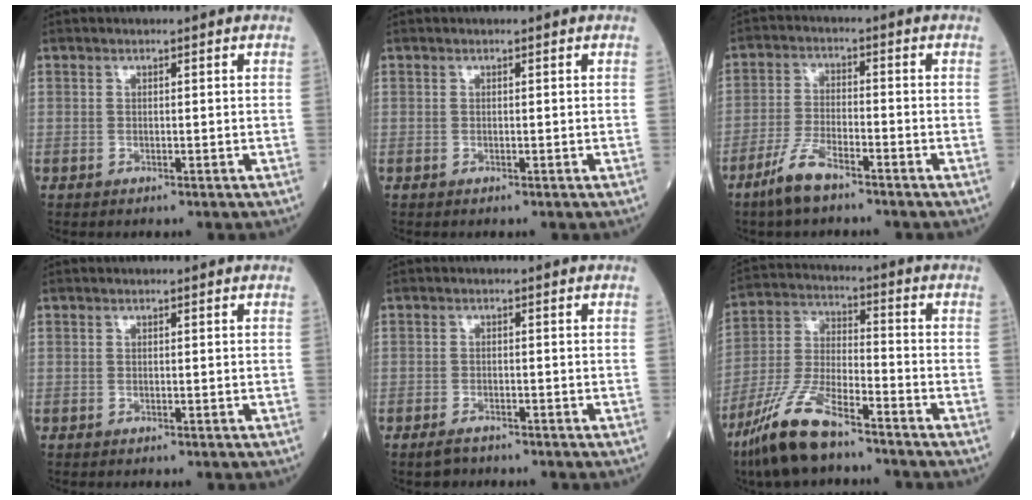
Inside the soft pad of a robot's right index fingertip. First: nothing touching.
{"total": 0.0}
{"total": 6.0, "force": [-4.4, 1.2, 3.8], "torque": [-0.092, -0.008, -0.088]}
{"total": 0.0}
{"total": 2.0, "force": [-1.7, 0.8, 0.7], "torque": [-0.024, -0.003, -0.025]}
{"total": 12.8, "force": [-9.3, 2.7, 8.4], "torque": [-0.188, -0.019, -0.180]}